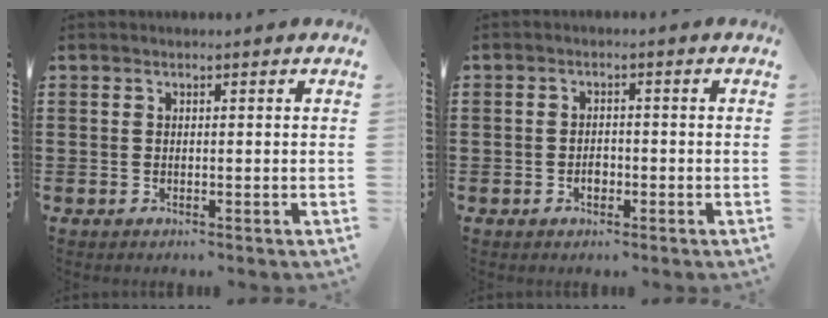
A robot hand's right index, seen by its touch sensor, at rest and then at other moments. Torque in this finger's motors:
{"motor_torque": [1.23, 0.91, 0.16, -0.06]}